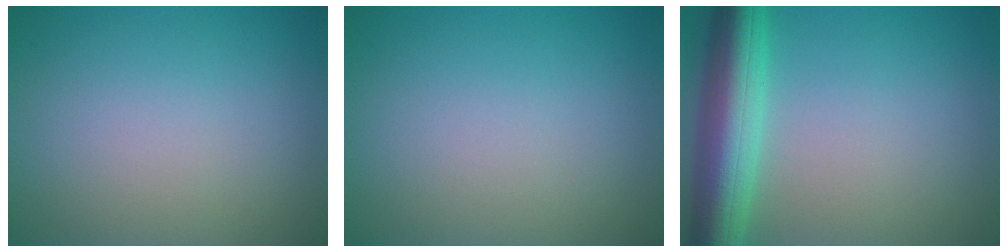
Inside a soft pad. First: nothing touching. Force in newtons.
{"total": 0.0}
{"total": 7.7, "press": 7.7, "slide": 0.3}